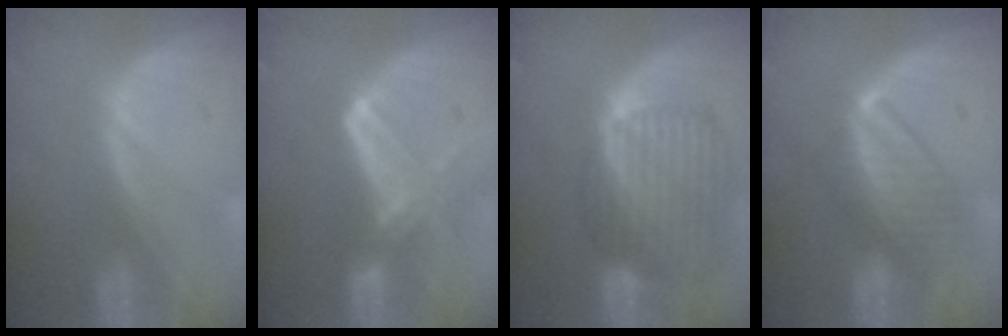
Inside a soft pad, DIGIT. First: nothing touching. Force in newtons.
{"total": 5.7, "press": 5.7, "slide": 1.0}
{"total": 10.7, "press": 9.1, "slide": 5.5}
{"total": 6.5, "press": 6.4, "slide": 0.6}